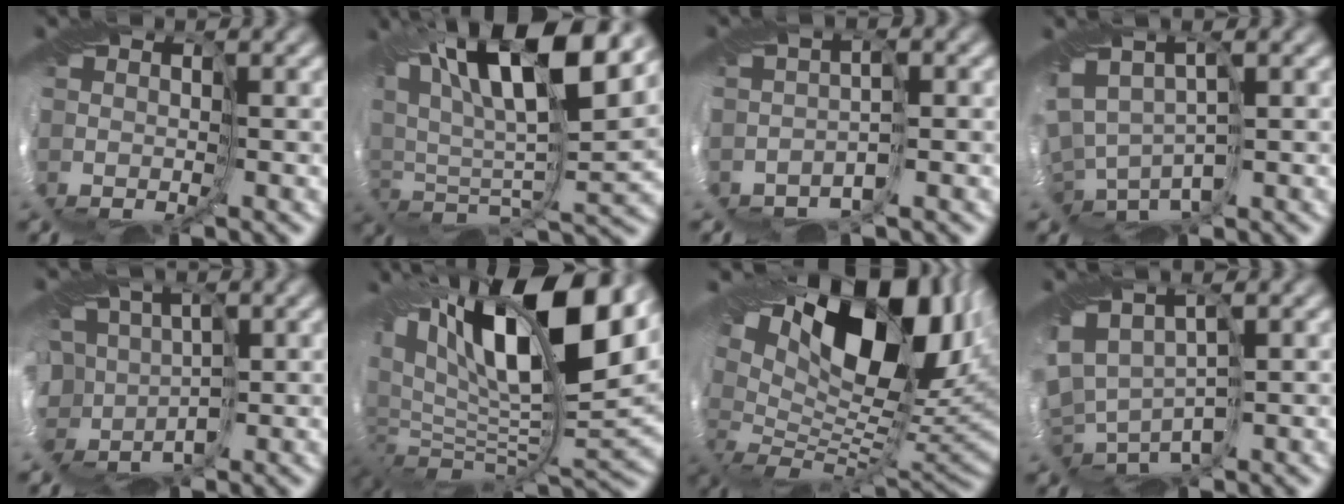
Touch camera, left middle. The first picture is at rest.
{"total": 12.7, "force": [7.1, 3.4, 10.0], "torque": [-0.212, 0.033, 0.132]}
{"total": 2.1, "force": [-1.6, -1.1, -0.7], "torque": [0.007, 0.005, -0.030]}
{"total": 3.7, "force": [-0.2, 2.3, 2.9], "torque": [-0.074, 0.000, 0.020]}
{"total": 6.6, "force": [0.5, 5.7, 3.2], "torque": [-0.082, 0.025, -0.033]}
{"total": 14.3, "force": [6.1, 5.2, 11.8], "torque": [-0.224, 0.030, 0.104]}
{"total": 13.6, "force": [7.4, 6.2, 9.5], "torque": [-0.183, 0.029, 0.141]}
{"total": 4.1, "force": [-0.1, 2.7, 3.1], "torque": [-0.081, 0.013, 0.032]}